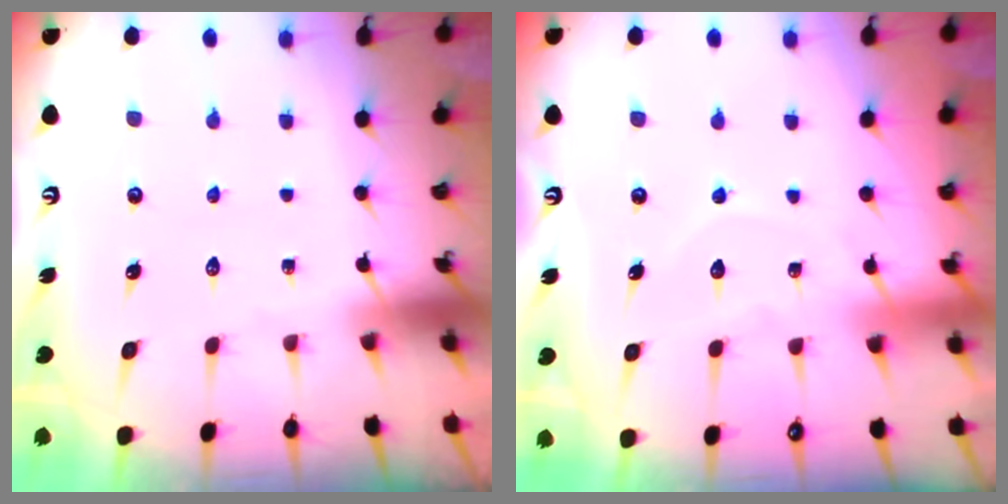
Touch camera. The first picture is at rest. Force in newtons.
{"total": 7.0, "press": 6.9, "slide": 0.7}